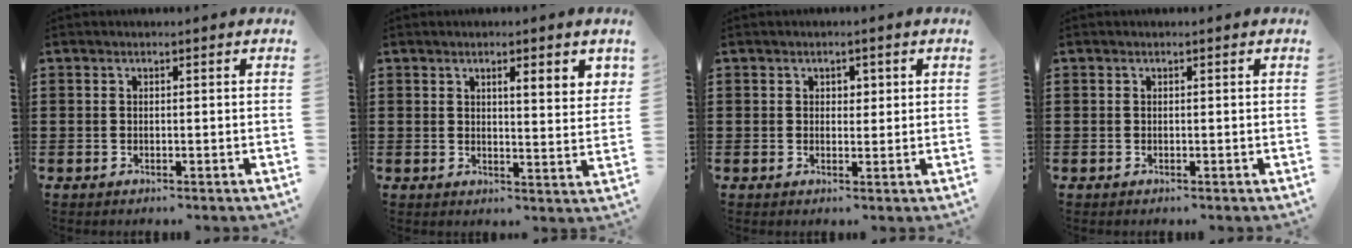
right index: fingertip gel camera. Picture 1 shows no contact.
{"total": 3.0, "force": [1.6, 0.2, 2.5], "torque": [-0.043, -0.002, 0.025]}
{"total": 1.4, "force": [0.6, 1.1, 0.7], "torque": [-0.009, 0.004, 0.007]}
{"total": 0.0}